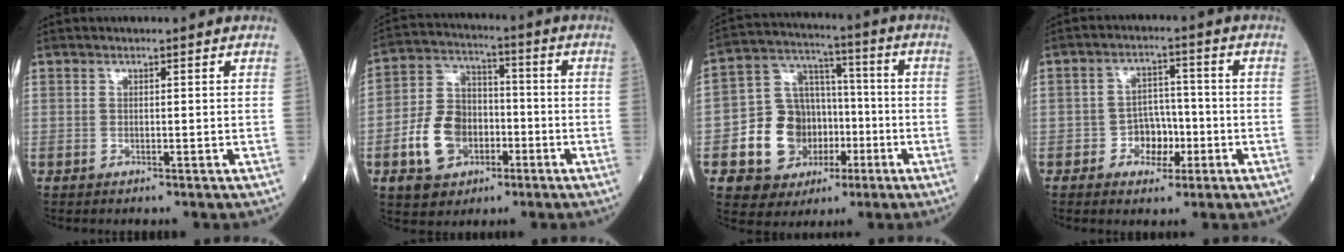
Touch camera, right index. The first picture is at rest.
{"total": 11.1, "force": [-3.7, 8.2, 6.5], "torque": [-0.148, 0.020, -0.061]}
{"total": 13.4, "force": [-3.5, 10.8, 7.1], "torque": [-0.131, 0.035, -0.048]}
{"total": 5.2, "force": [-1.8, 3.9, 2.9], "torque": [-0.041, 0.015, -0.029]}